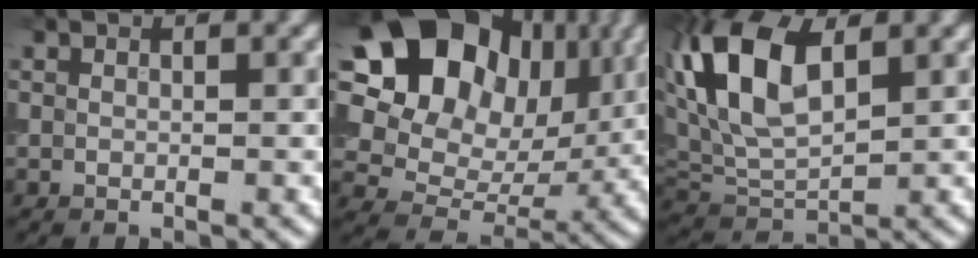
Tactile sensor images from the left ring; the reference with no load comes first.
{"total": 15.0, "force": [5.5, 11.1, 8.5], "torque": [-0.146, 0.035, 0.091]}
{"total": 10.0, "force": [3.3, 5.1, 7.9], "torque": [-0.178, 0.017, 0.057]}